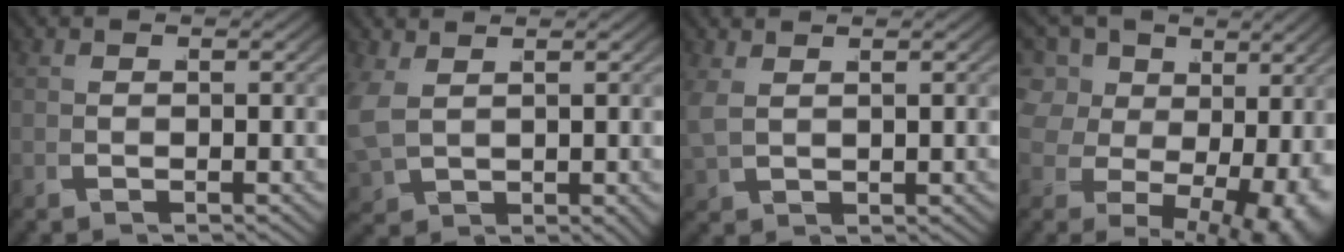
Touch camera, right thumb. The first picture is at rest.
{"total": 3.8, "force": [1.2, 2.7, 2.4], "torque": [-0.070, -0.020, 0.040]}
{"total": 2.3, "force": [1.5, 1.2, 1.2], "torque": [-0.032, 0.003, 0.035]}
{"total": 11.3, "force": [2.1, 8.2, 7.4], "torque": [-0.149, -0.040, 0.053]}